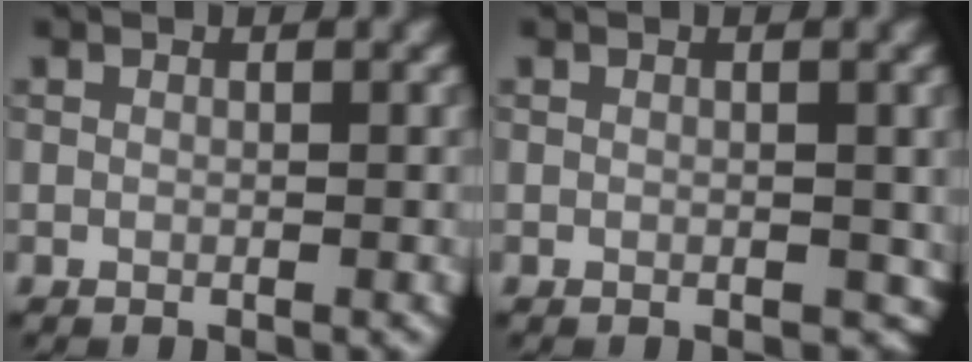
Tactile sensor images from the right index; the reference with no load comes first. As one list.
[{"total": 1.3, "force": [-0.2, 0.8, 1.0], "torque": [-0.015, -0.004, -0.001]}]